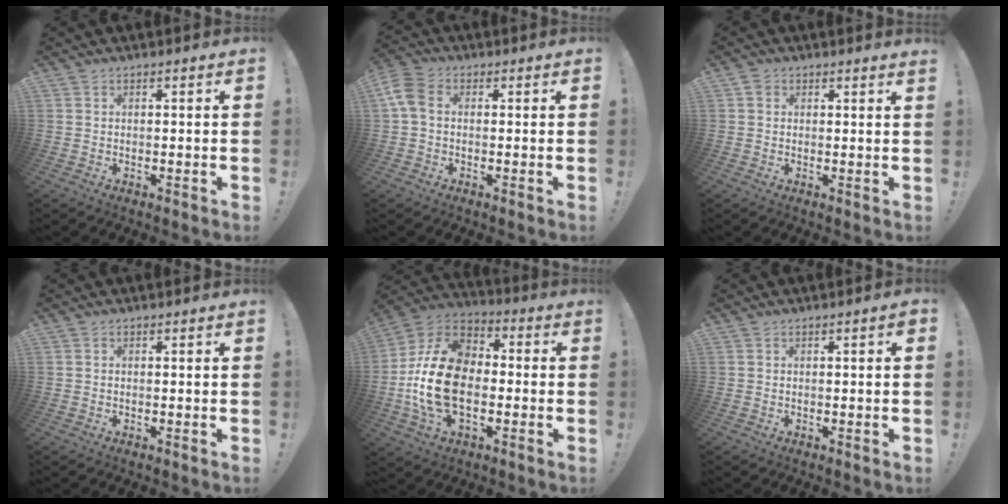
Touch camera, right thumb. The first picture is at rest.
{"total": 6.8, "force": [0.9, 4.7, 4.8], "torque": [-0.108, 0.006, 0.020]}
{"total": 1.6, "force": [1.5, 0.6, 0.4], "torque": [0.005, -0.007, 0.025]}
{"total": 0.0}
{"total": 20.7, "force": [-3.2, 13.7, 15.2], "torque": [-0.293, 0.033, -0.045]}
{"total": 1.1, "force": [-0.2, -0.1, 1.1], "torque": [-0.018, 0.000, -0.005]}